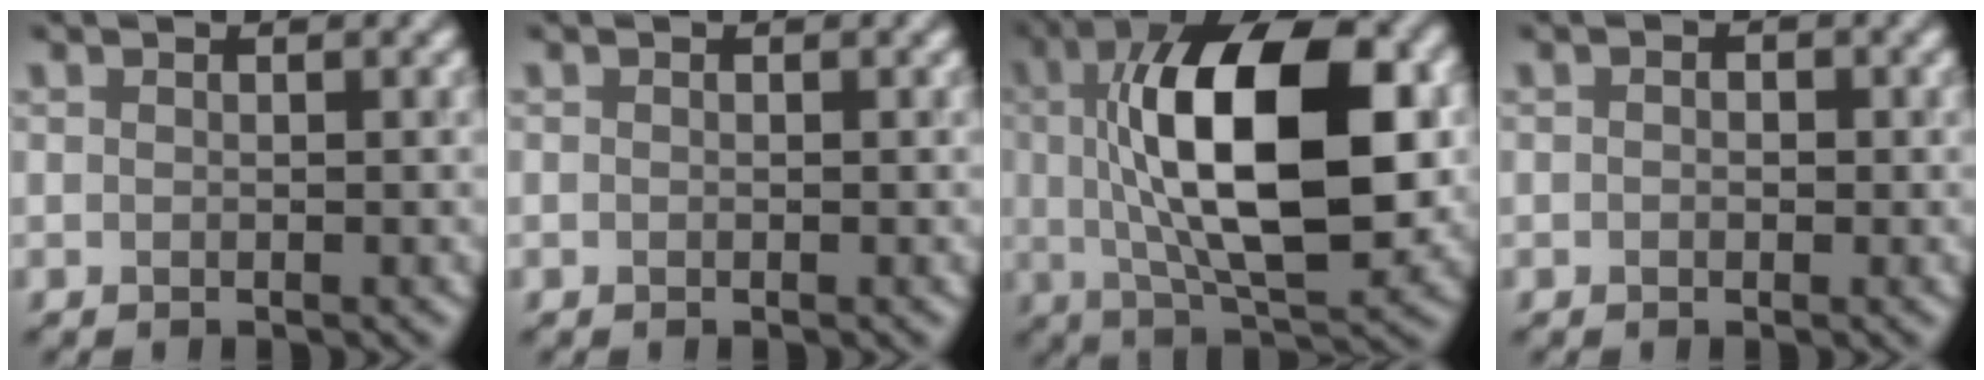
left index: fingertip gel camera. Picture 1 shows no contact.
{"total": 0.0}
{"total": 14.6, "force": [1.5, 6.6, 13.0], "torque": [-0.206, 0.010, 0.021]}
{"total": 1.0, "force": [0.1, 0.8, 0.6], "torque": [-0.007, -0.004, -0.003]}